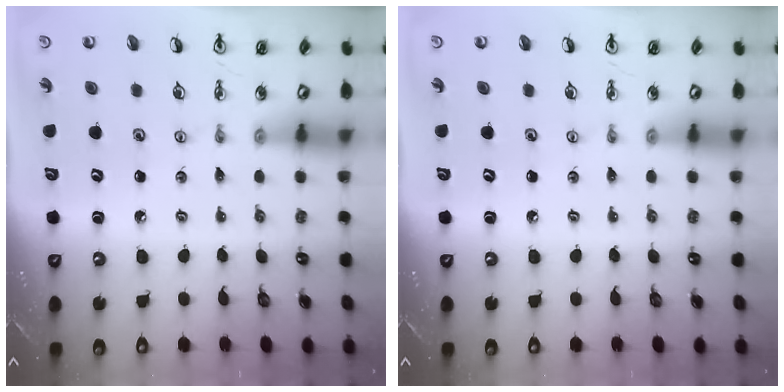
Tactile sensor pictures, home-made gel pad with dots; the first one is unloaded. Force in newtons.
{"total": 0.0}